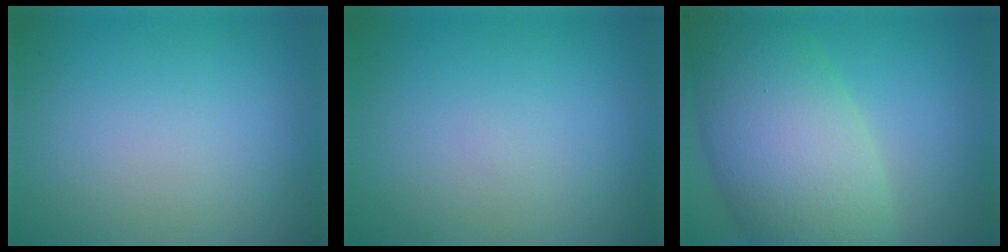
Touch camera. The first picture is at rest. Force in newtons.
{"total": 0.0}
{"total": 10.8, "press": 10.8, "slide": 0.7}